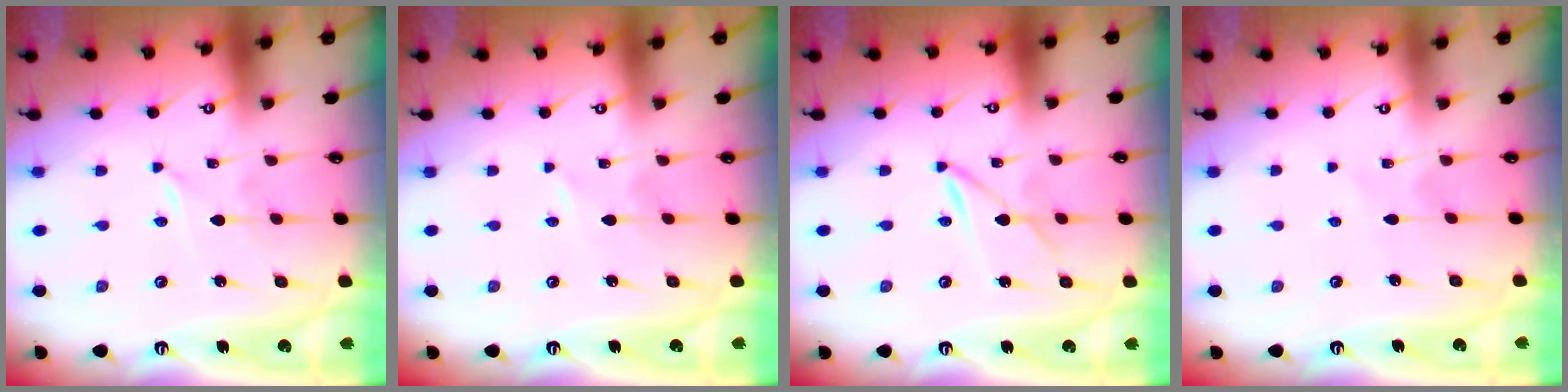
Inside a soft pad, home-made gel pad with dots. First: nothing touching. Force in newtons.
{"total": 0.6, "press": 0.6, "slide": 0.1}
{"total": 1.8, "press": 1.8, "slide": 0.2}
{"total": 3.2, "press": 3.2, "slide": 0.4}